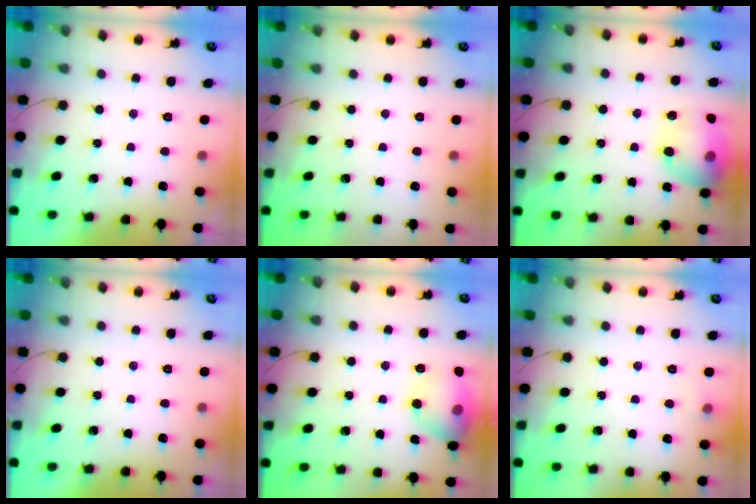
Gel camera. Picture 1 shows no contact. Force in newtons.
{"total": 0.0}
{"total": 16.8, "press": 16.7, "slide": 1.6}
{"total": 0.0}
{"total": 12.8, "press": 12.8, "slide": 1.4}
{"total": 4.6, "press": 4.4, "slide": 1.4}